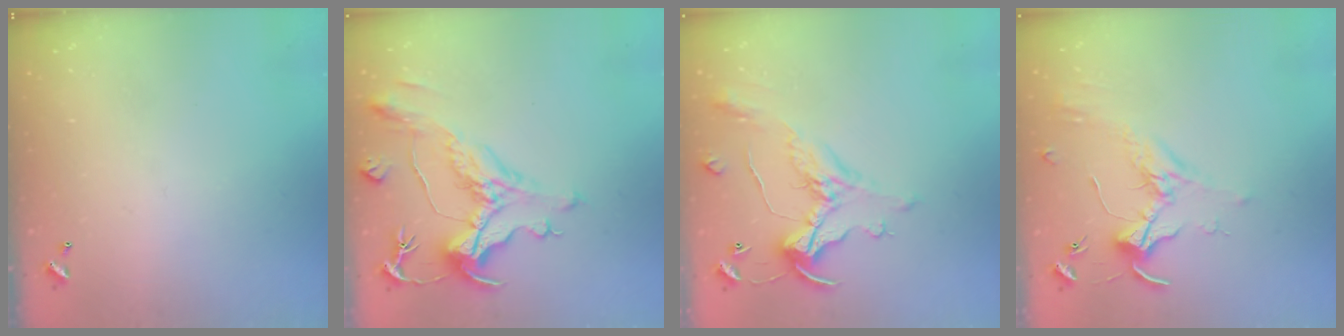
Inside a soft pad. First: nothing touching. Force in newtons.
{"total": 1.9, "press": 0.9, "slide": 1.7}
{"total": 1.8, "press": 1.5, "slide": 1.1}
{"total": 1.7, "press": 1.7, "slide": 0.4}